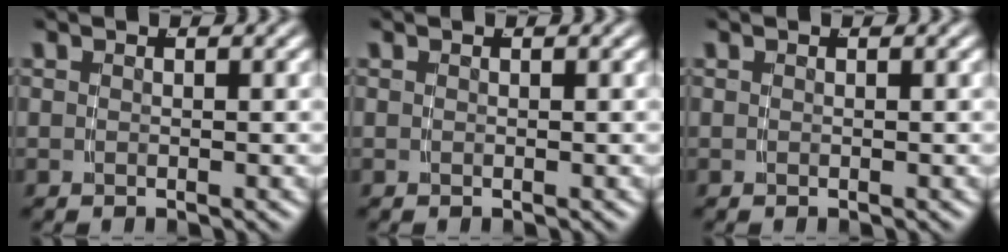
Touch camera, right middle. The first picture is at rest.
{"total": 0.0}
{"total": 0.0}